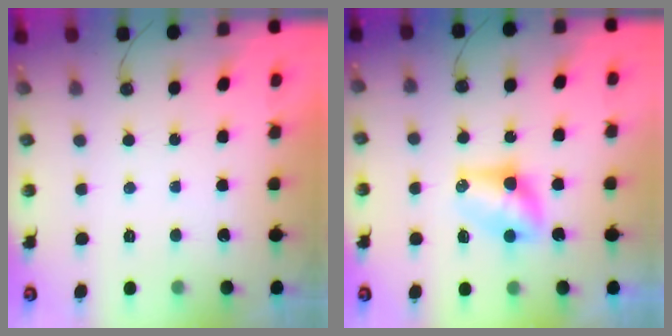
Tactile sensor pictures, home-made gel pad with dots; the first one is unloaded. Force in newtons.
{"total": 6.9, "press": 6.9, "slide": 0.6}